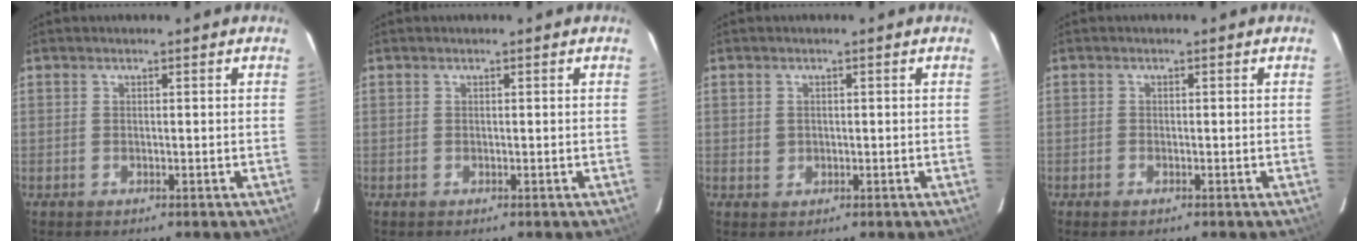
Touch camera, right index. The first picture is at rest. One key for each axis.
{"total": 0.0}
{"total": 1.4, "fx": 0.1, "fy": 1.4, "fz": 0.4, "tx": -0.004, "ty": 0.004, "tz": 0.004}
{"total": 0.9, "fx": -0.7, "fy": 0.4, "fz": 0.4, "tx": -0.006, "ty": -0.002, "tz": -0.015}